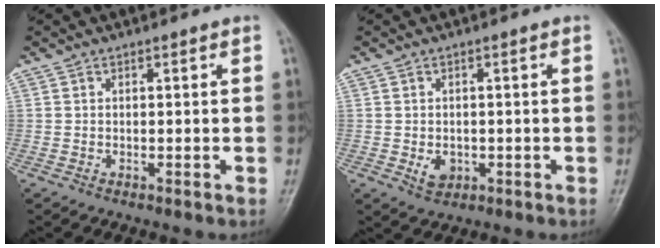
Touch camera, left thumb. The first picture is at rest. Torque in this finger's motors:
{"motor_torque": [0.34, 0.50, 0.29, -0.10, 0.00]}